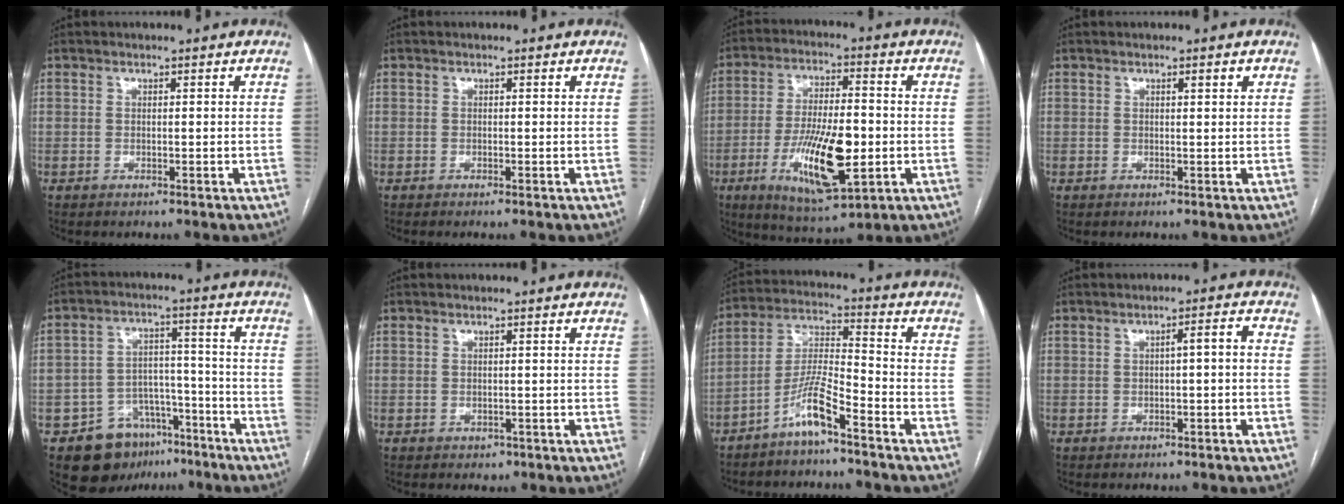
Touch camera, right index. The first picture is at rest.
{"total": 0.0}
{"total": 15.0, "force": [-3.7, 4.1, 14.0], "torque": [-0.260, -0.011, -0.056]}
{"total": 1.0, "force": [0.6, 0.1, 0.8], "torque": [-0.012, 0.001, 0.006]}
{"total": 11.4, "force": [-7.2, 7.8, 4.2], "torque": [-0.060, 0.034, -0.104]}
{"total": 0.9, "force": [-0.5, 0.8, 0.2], "torque": [-0.002, 0.002, -0.002]}
{"total": 7.5, "force": [-5.3, 0.5, 5.4], "torque": [-0.117, -0.001, -0.104]}
{"total": 2.3, "force": [-0.2, 0.4, 2.3], "torque": [-0.032, 0.010, -0.002]}